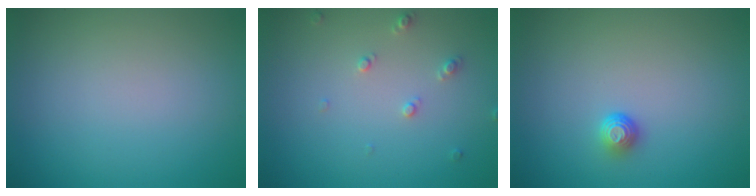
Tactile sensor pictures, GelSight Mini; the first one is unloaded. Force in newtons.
{"total": 1.3, "press": 1.2, "slide": 0.3}
{"total": 1.2, "press": 0.9, "slide": 0.8}